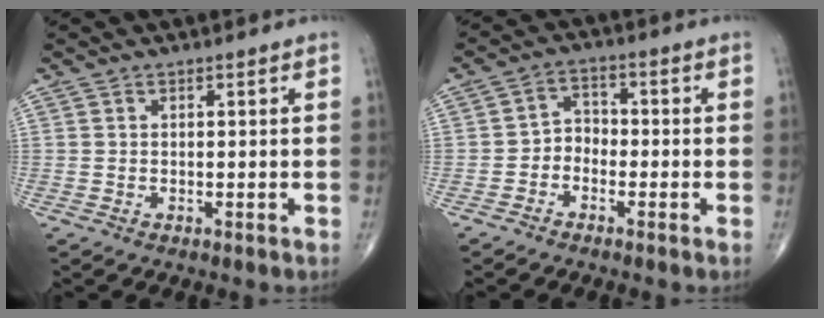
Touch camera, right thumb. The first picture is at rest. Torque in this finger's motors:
{"motor_torque": [-0.17, 0.01, 0.08, -0.10, 0.06]}